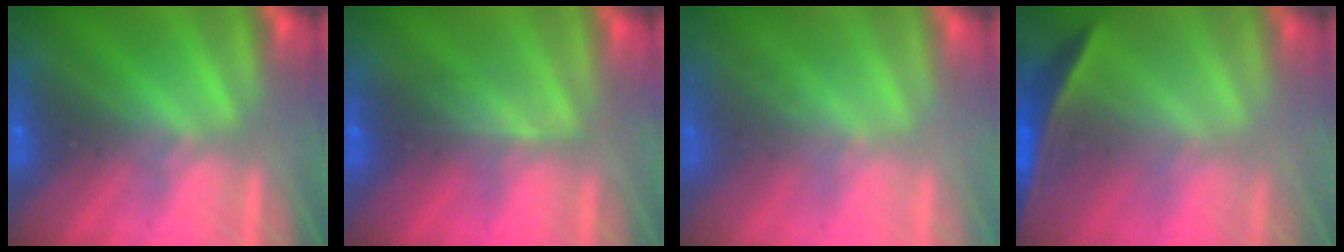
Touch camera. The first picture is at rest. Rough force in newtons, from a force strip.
{"total": 2.4}
{"total": 2.2}
{"total": 1.7}